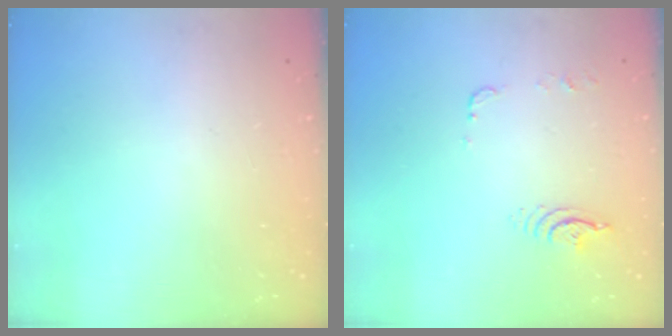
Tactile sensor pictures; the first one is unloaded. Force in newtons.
{"total": 6.7, "press": 6.7, "slide": 0.5}